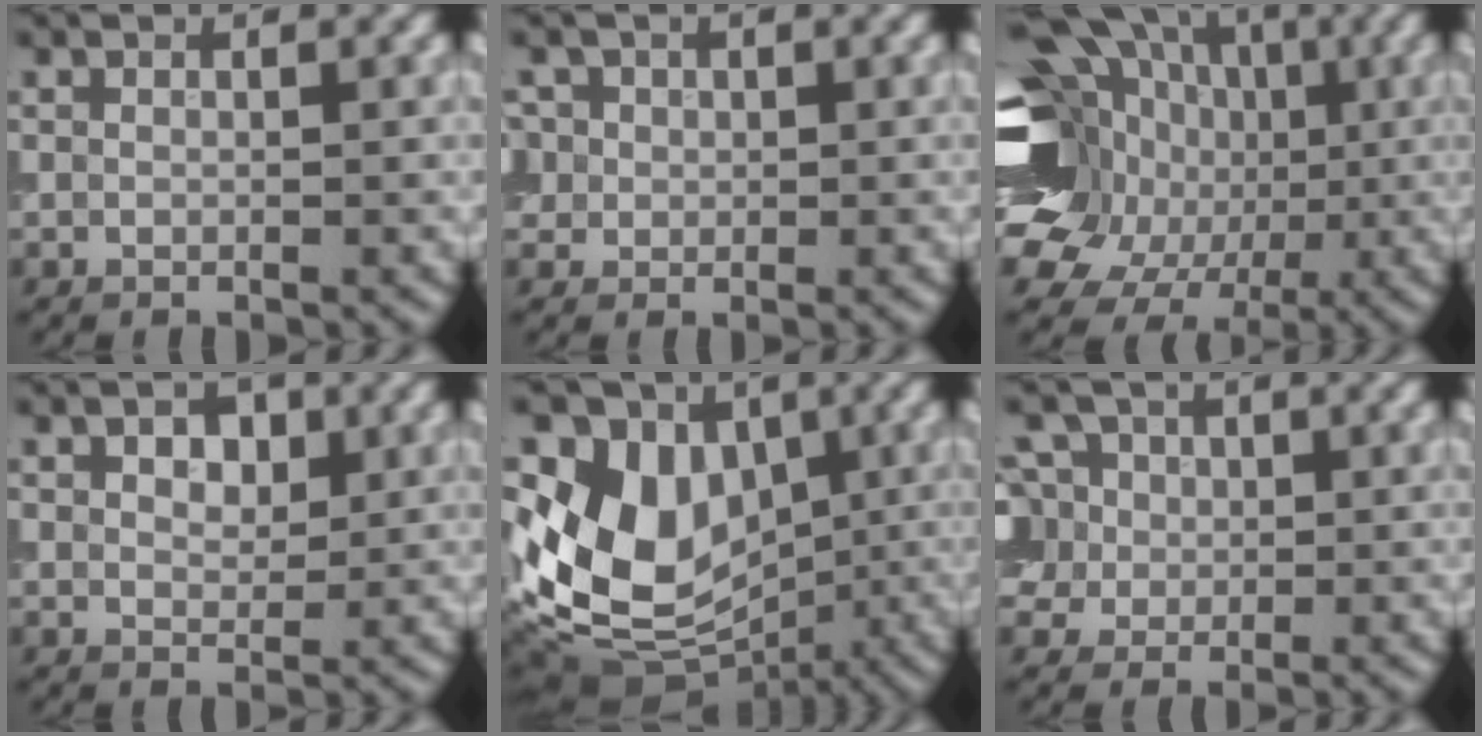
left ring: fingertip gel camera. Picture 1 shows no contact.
{"total": 4.2, "force": [1.6, 3.5, 1.7], "torque": [-0.031, 0.017, 0.015]}
{"total": 20.6, "force": [1.0, 17.7, 10.6], "torque": [-0.218, 0.032, -0.013]}
{"total": 3.3, "force": [1.5, 1.9, 2.2], "torque": [-0.032, 0.007, 0.018]}
{"total": 11.2, "force": [-0.2, 9.1, 6.6], "torque": [-0.111, 0.006, -0.014]}
{"total": 7.9, "force": [2.5, 6.5, 3.9], "torque": [-0.067, 0.031, 0.015]}